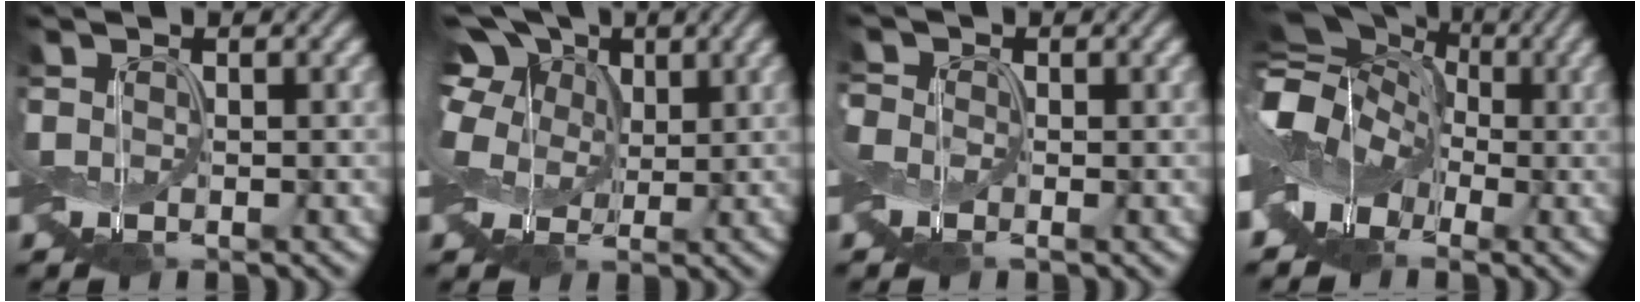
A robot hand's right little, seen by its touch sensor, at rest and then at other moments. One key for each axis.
{"total": 7.7, "fx": 2.9, "fy": 5.5, "fz": 4.6, "tx": -0.110, "ty": 0.031, "tz": 0.031}
{"total": 1.3, "fx": 0.2, "fy": 1.2, "fz": 0.4, "tx": -0.030, "ty": 0.010, "tz": -0.006}
{"total": 10.1, "fx": -1.2, "fy": 8.1, "fz": 6.0, "tx": -0.098, "ty": 0.013, "tz": -0.053}